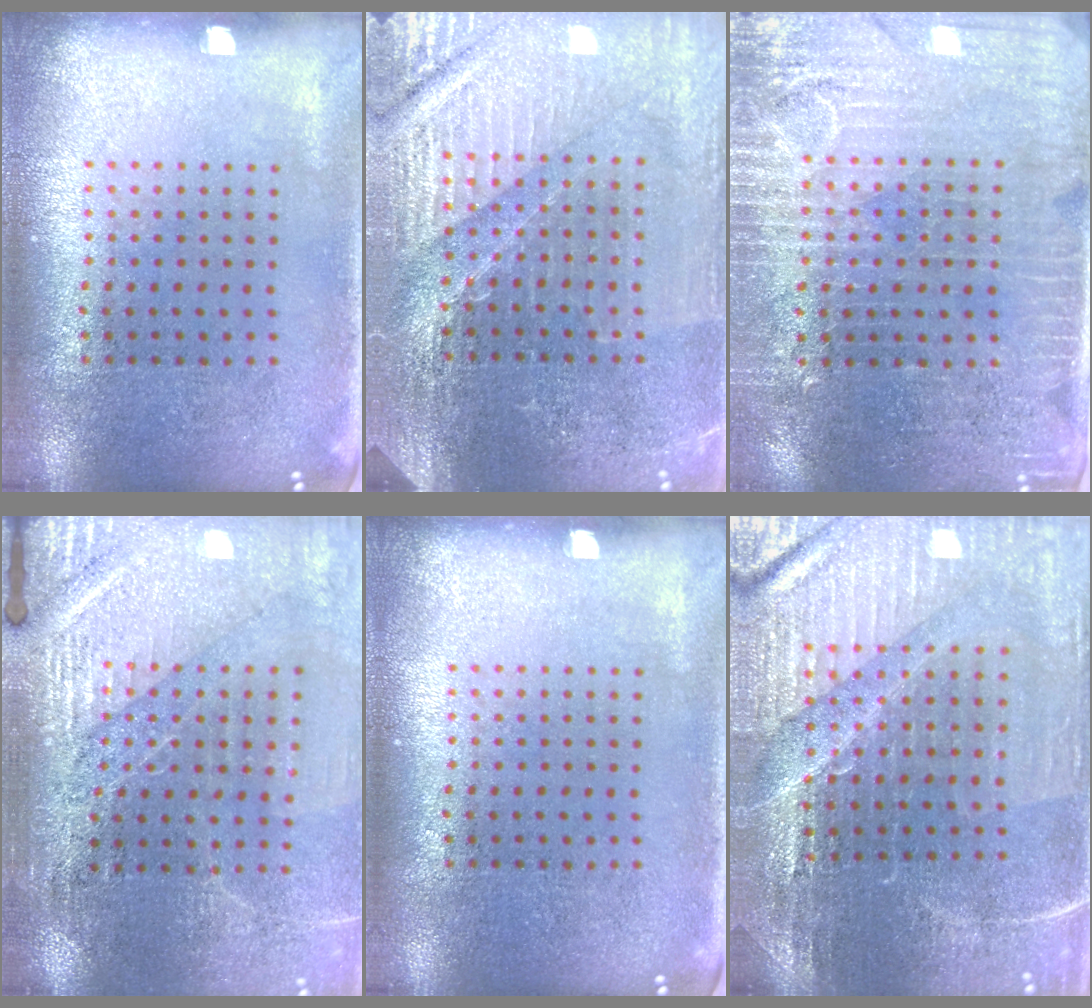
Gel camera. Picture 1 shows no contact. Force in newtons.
{"total": 4.6, "press": 4.4, "slide": 1.4}
{"total": 3.6, "press": 3.2, "slide": 1.8}
{"total": 3.2, "press": 3.2, "slide": 0.2}
{"total": 0.0}
{"total": 3.8, "press": 3.8, "slide": 0.7}